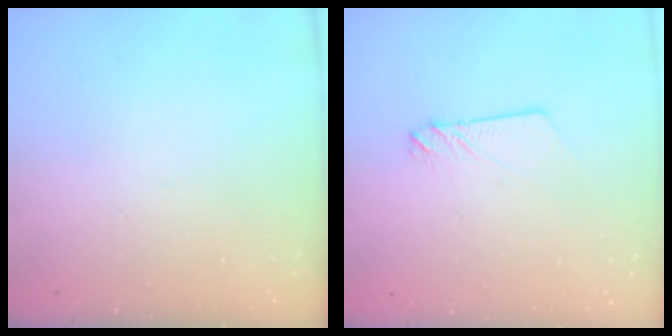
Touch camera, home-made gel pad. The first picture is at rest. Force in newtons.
{"total": 2.3, "press": 2.3, "slide": 0.3}